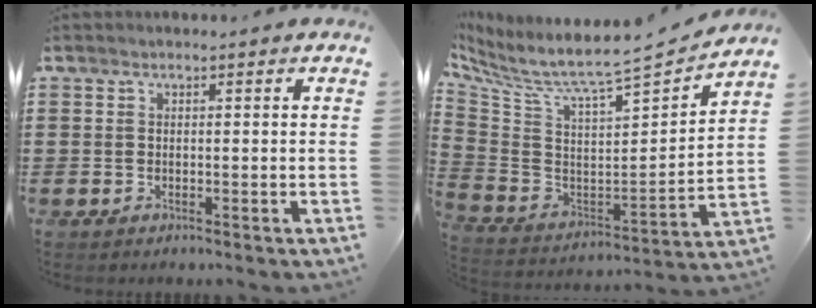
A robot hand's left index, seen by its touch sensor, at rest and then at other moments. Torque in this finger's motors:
{"motor_torque": [1.96, -0.17, 0.29, 0.13]}